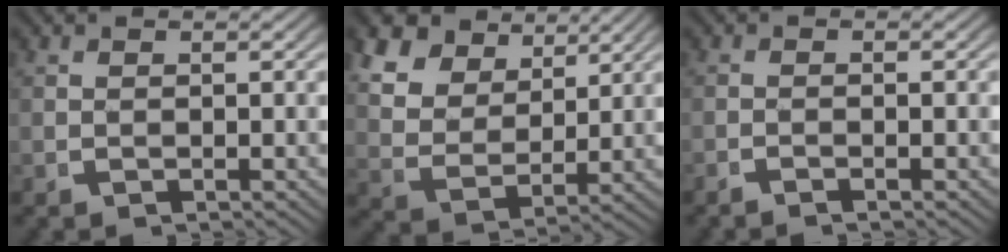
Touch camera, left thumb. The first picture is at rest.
{"total": 9.5, "force": [4.0, 6.7, 5.3], "torque": [-0.124, -0.015, 0.072]}
{"total": 1.0, "force": [-0.9, 0.0, 0.4], "torque": [-0.005, -0.001, -0.020]}